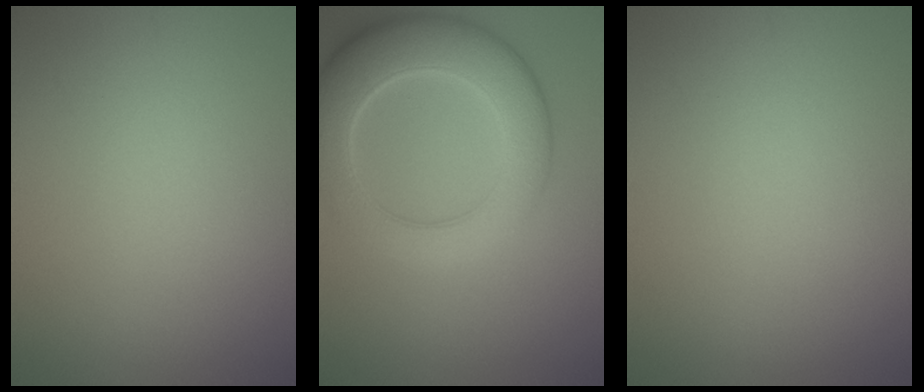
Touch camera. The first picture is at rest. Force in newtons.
{"total": 8.2, "press": 8.2, "slide": 0.6}
{"total": 0.0}